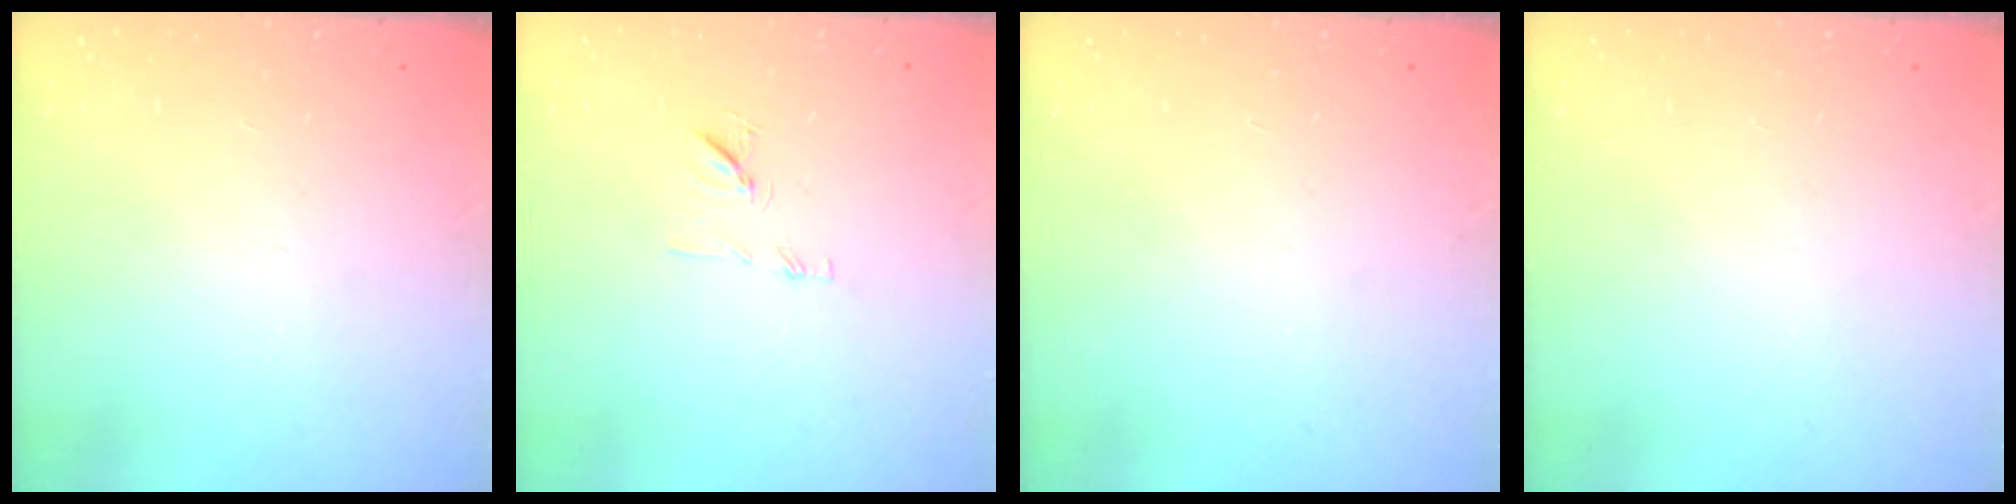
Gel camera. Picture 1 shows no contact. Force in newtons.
{"total": 7.5, "press": 7.4, "slide": 0.6}
{"total": 0.0}
{"total": 0.0}